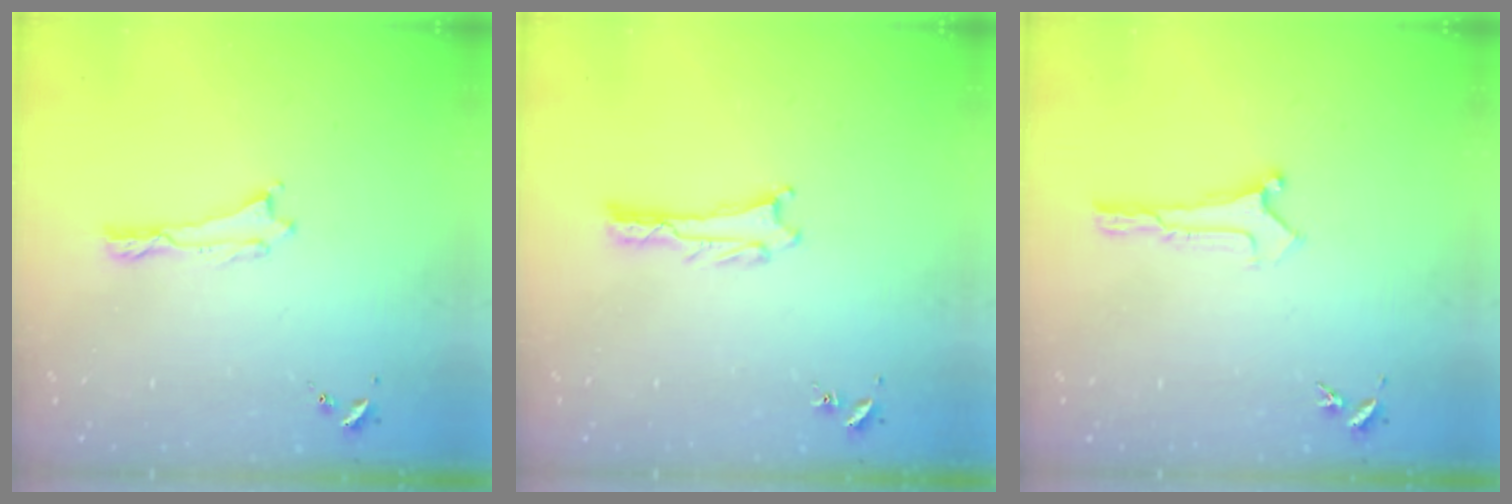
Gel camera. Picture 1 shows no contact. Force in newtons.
{"total": 0.8, "press": 0.7, "slide": 0.1}
{"total": 0.0}